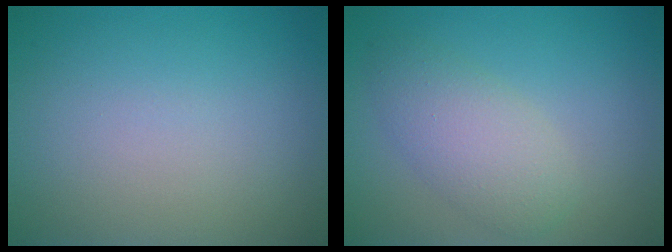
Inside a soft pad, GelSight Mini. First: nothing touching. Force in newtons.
{"total": 3.7, "press": 3.7, "slide": 0.2}